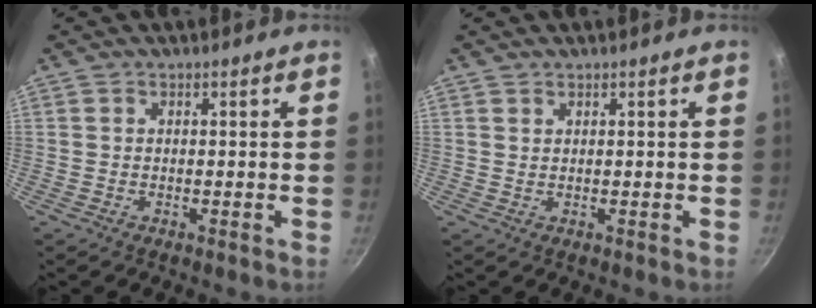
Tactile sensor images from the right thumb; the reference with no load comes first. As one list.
[{"total": 0.7, "force": [0.7, 0.2, 0.2], "torque": [-0.002, -0.009, 0.012]}]